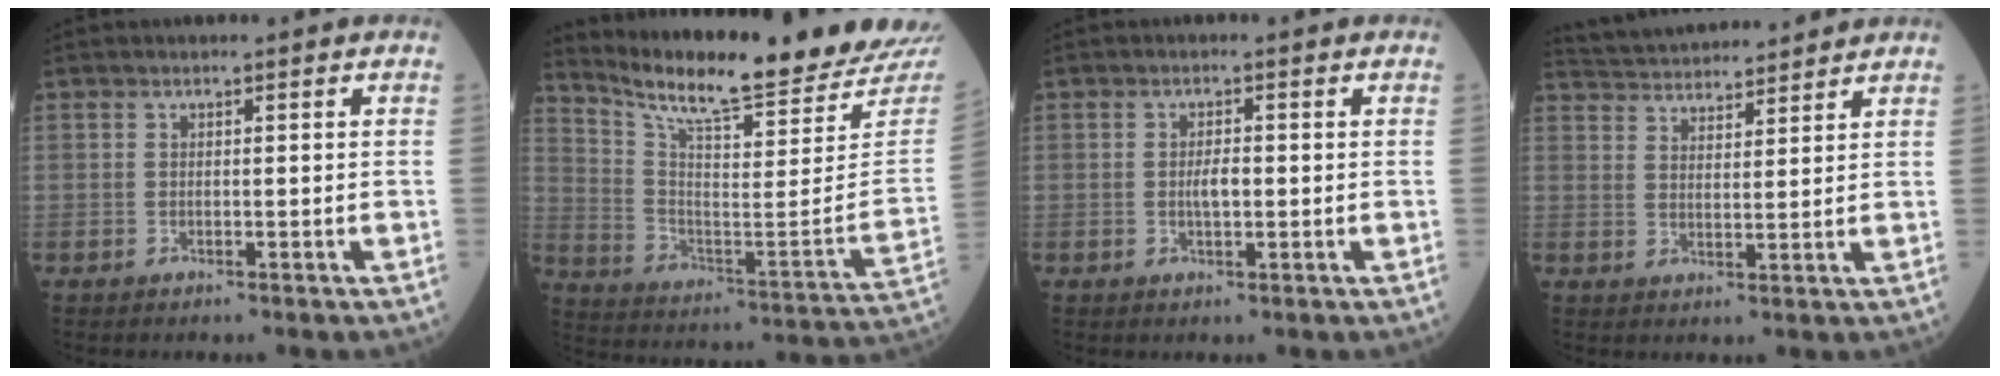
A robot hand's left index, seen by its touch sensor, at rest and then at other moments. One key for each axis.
{"total": 24.7, "fx": 22.8, "fy": 0.2, "fz": 9.5, "tx": -0.171, "ty": -0.097, "tz": 0.322}
{"total": 2.2, "fx": -0.1, "fy": 0.7, "fz": 2.0, "tx": -0.040, "ty": 0.002, "tz": -0.001}
{"total": 12.0, "fx": 11.5, "fy": 1.6, "fz": 2.8, "tx": -0.055, "ty": 0.032, "tz": 0.180}